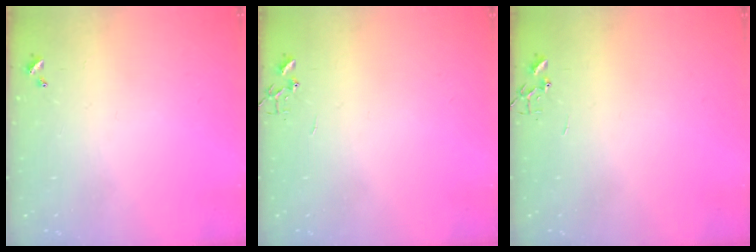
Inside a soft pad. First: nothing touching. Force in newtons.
{"total": 0.0}
{"total": 0.0}